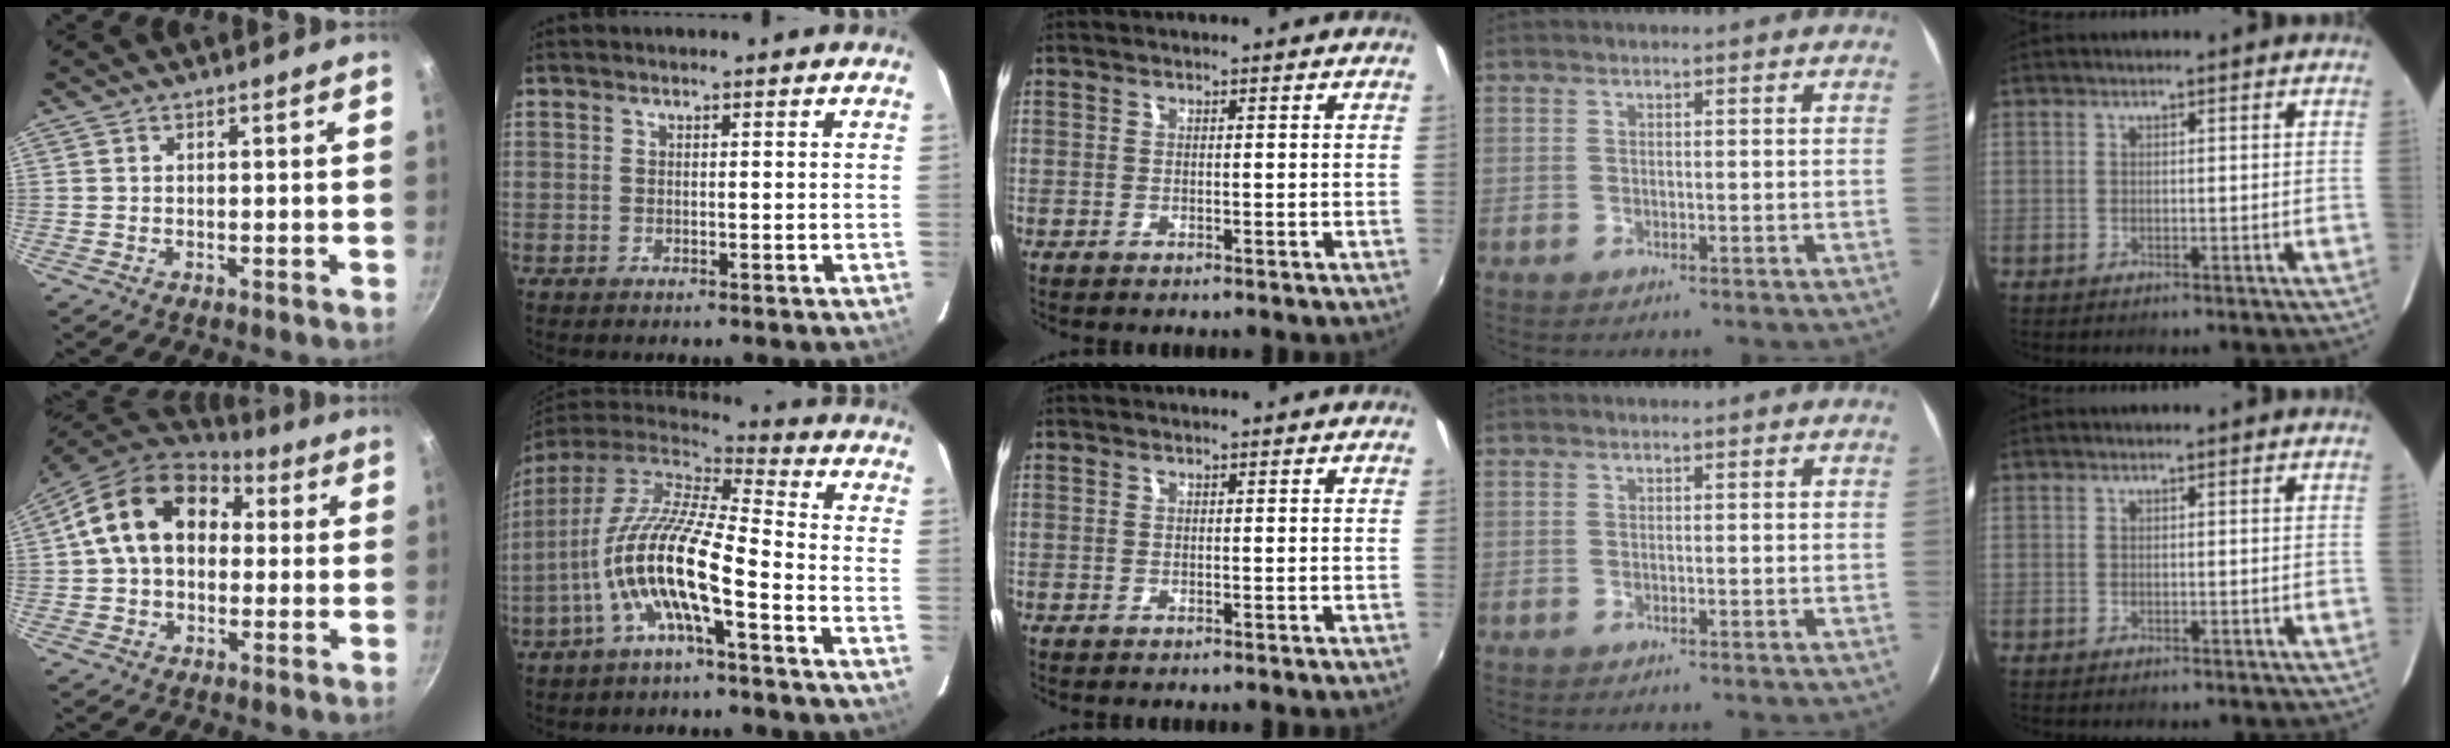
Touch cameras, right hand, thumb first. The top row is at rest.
{"thumb": {"total": 16.3, "force": [3.1, 12.0, 10.7], "torque": [-0.153, 0.030, 0.035]}, "index": {"total": 15.1, "force": [-5.7, 3.0, 13.7], "torque": [-0.254, -0.011, -0.115]}}